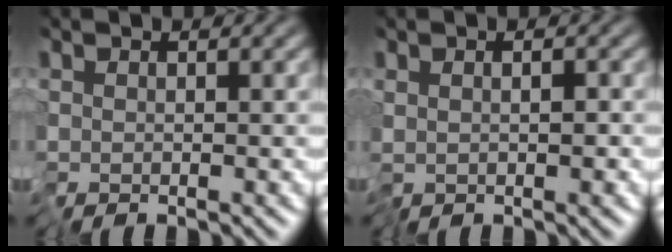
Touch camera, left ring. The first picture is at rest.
{"total": 1.0, "force": [-0.2, 0.2, 0.9], "torque": [-0.013, -0.002, -0.004]}